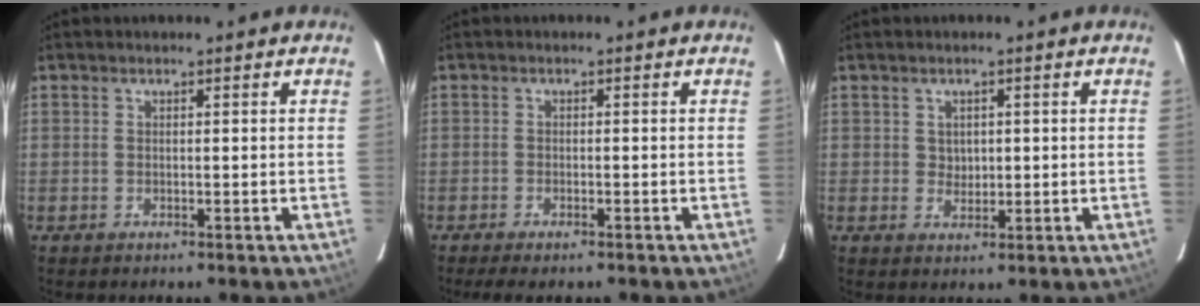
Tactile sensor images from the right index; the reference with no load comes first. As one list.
[{"total": 4.0, "force": [-3.2, 0.9, 2.2], "torque": [-0.054, -0.015, -0.054]}, {"total": 2.4, "force": [0.4, 2.2, 0.9], "torque": [-0.011, 0.004, 0.010]}]